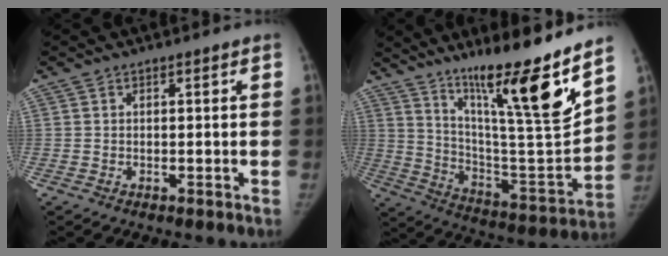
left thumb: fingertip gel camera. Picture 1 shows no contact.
{"total": 23.3, "force": [15.6, 1.7, 17.2], "torque": [-0.242, -0.085, 0.271]}